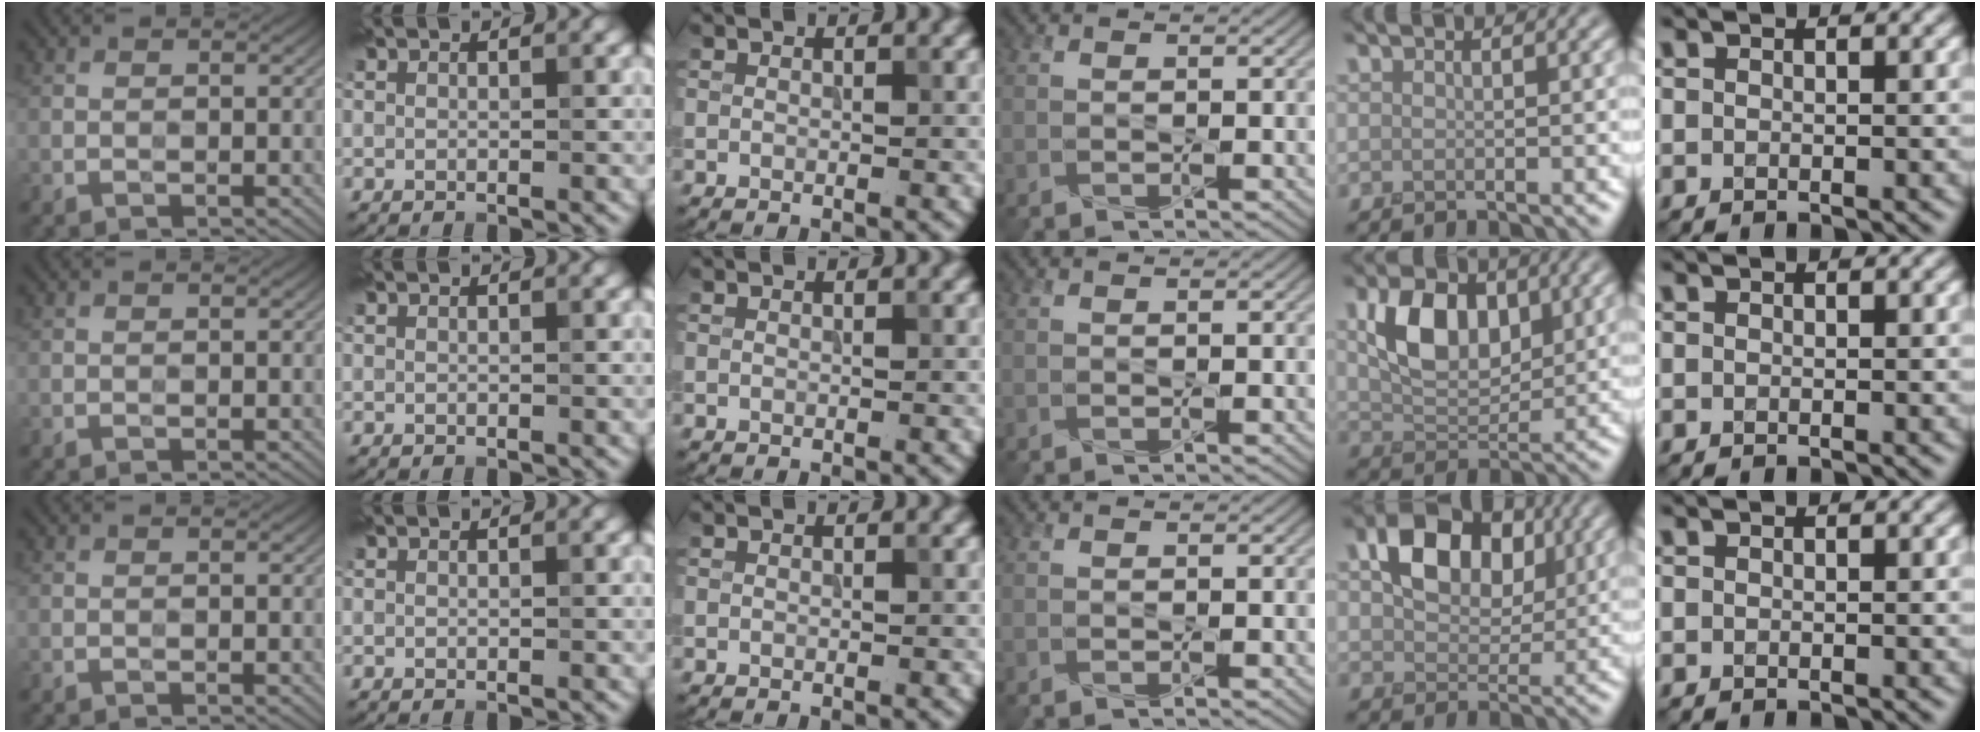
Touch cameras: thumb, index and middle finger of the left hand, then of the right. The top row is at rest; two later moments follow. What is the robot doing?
{"motion": "press", "object": "joystick"}